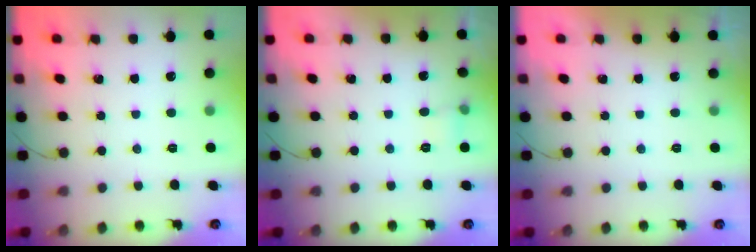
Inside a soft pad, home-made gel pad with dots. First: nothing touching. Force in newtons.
{"total": 4.2, "press": 4.0, "slide": 1.5}
{"total": 0.0}